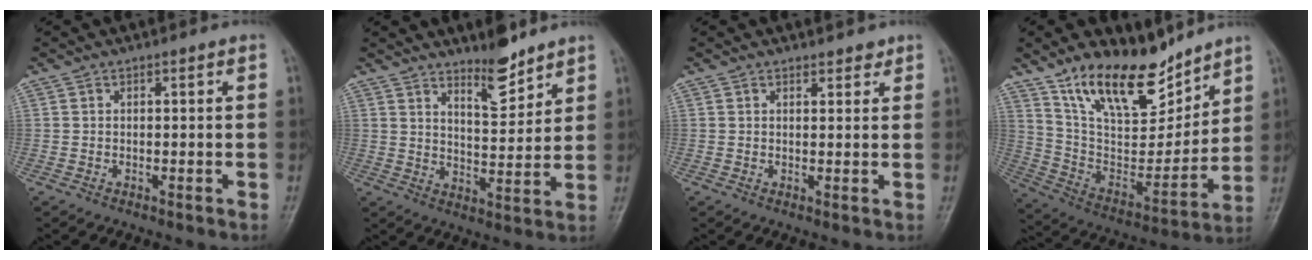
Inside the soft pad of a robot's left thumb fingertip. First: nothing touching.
{"total": 7.7, "force": [6.1, 2.3, 4.1], "torque": [-0.049, -0.055, 0.103]}
{"total": 1.9, "force": [1.5, 0.9, 0.6], "torque": [0.005, -0.010, 0.019]}
{"total": 19.5, "force": [14.1, 8.3, 10.7], "torque": [-0.133, -0.076, 0.259]}